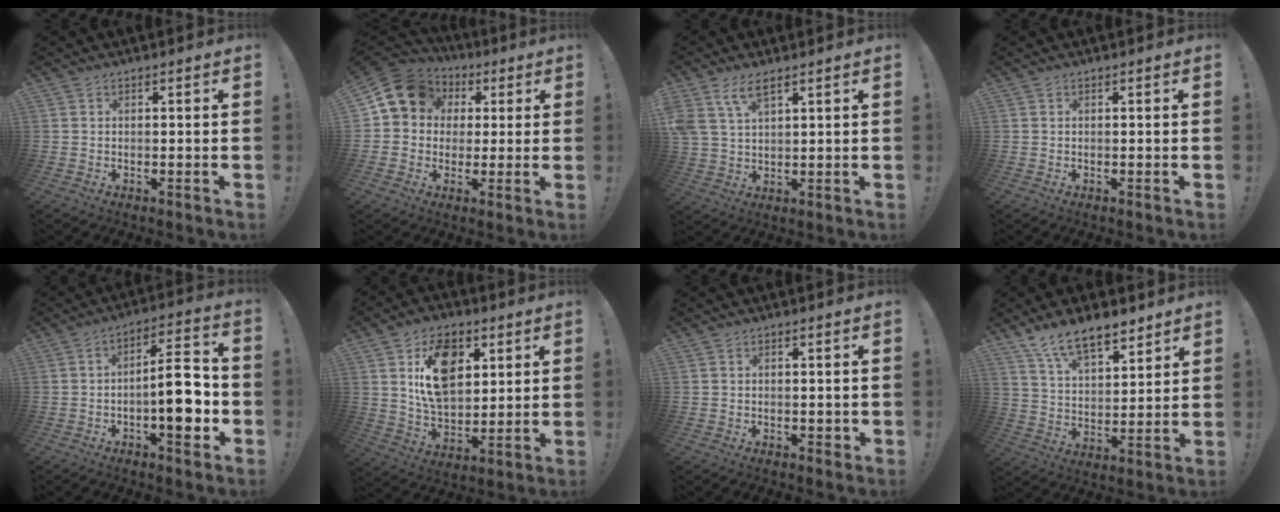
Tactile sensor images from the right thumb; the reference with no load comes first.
{"total": 12.5, "force": [4.0, 10.5, 5.4], "torque": [-0.071, -0.012, 0.081]}
{"total": 7.1, "force": [4.4, 3.0, 4.6], "torque": [-0.090, -0.010, 0.086]}
{"total": 0.0}
{"total": 12.8, "force": [-2.7, 5.1, 11.4], "torque": [-0.157, 0.015, -0.050]}
{"total": 17.1, "force": [6.5, 11.7, 10.6], "torque": [-0.149, -0.021, 0.123]}
{"total": 1.5, "force": [-0.1, 1.2, 0.8], "torque": [-0.004, 0.001, -0.004]}
{"total": 12.0, "force": [9.2, 4.7, 6.0], "torque": [-0.104, -0.056, 0.169]}